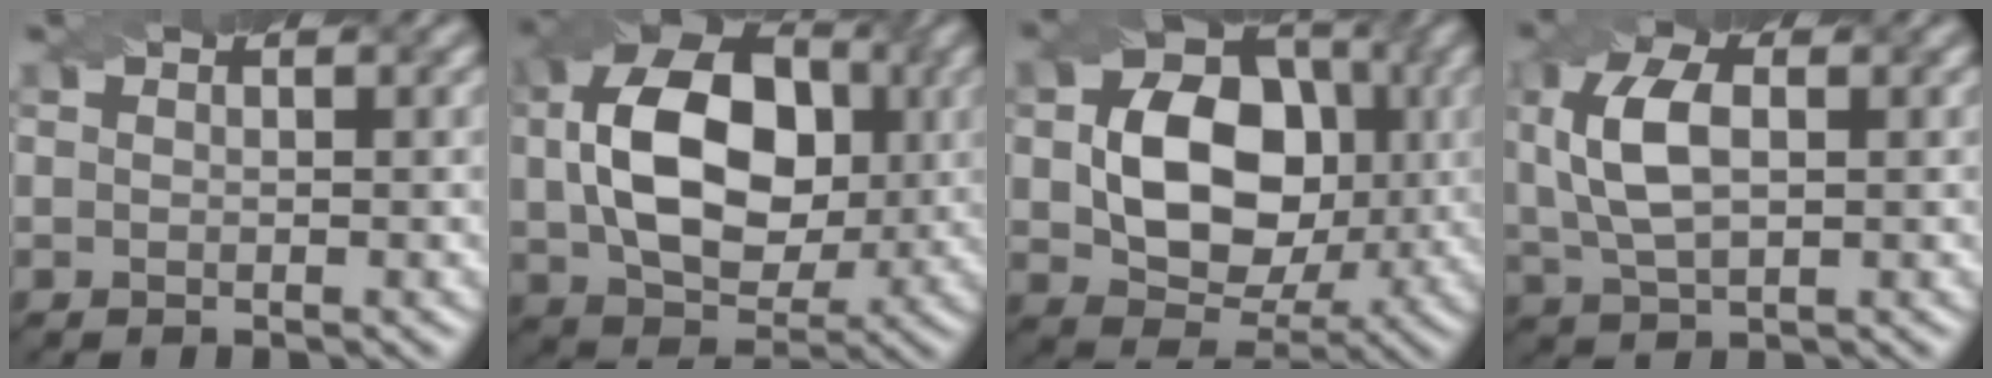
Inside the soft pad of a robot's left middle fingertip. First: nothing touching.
{"total": 13.0, "force": [1.3, 8.9, 9.4], "torque": [-0.183, -0.002, 0.030]}
{"total": 9.9, "force": [0.4, 7.3, 6.7], "torque": [-0.119, 0.002, 0.008]}
{"total": 6.1, "force": [1.0, 3.2, 5.1], "torque": [-0.115, 0.012, 0.020]}